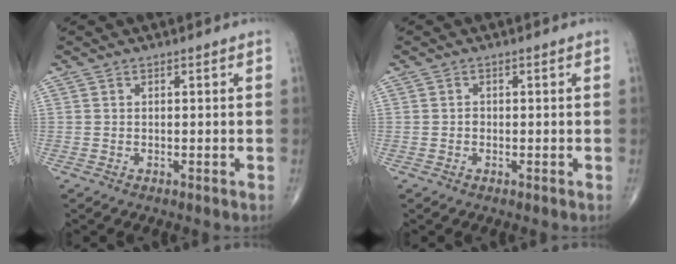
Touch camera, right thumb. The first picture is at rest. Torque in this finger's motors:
{"motor_torque": [0.47, 0.29, -0.01, -0.17, -0.02]}